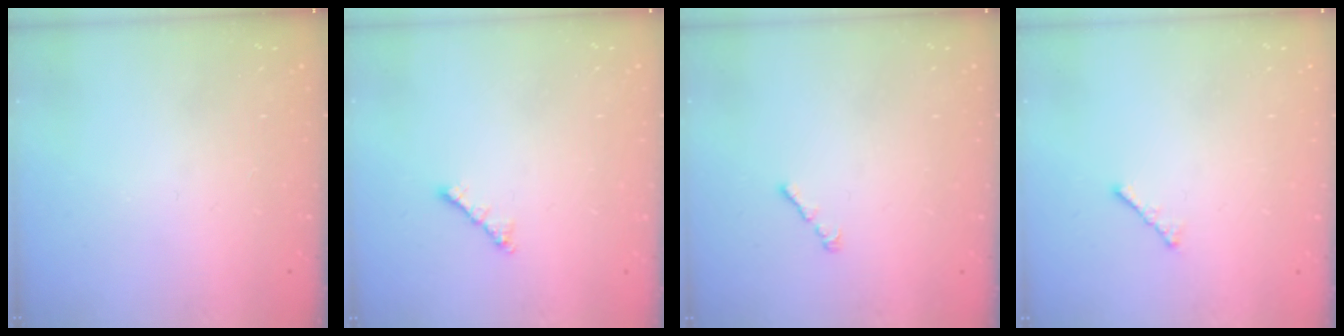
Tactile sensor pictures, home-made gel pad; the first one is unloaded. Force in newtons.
{"total": 2.0, "press": 1.9, "slide": 0.6}
{"total": 1.0, "press": 0.9, "slide": 0.5}
{"total": 1.9, "press": 1.8, "slide": 0.5}